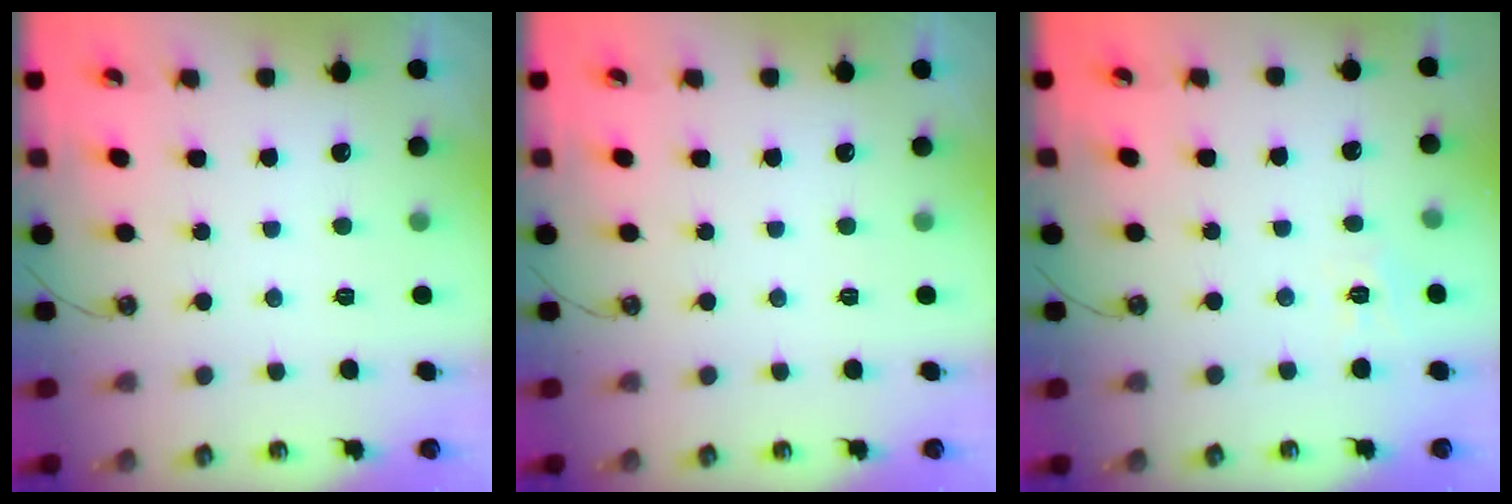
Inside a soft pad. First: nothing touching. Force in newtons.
{"total": 0.0}
{"total": 2.9, "press": 2.9, "slide": 0.3}